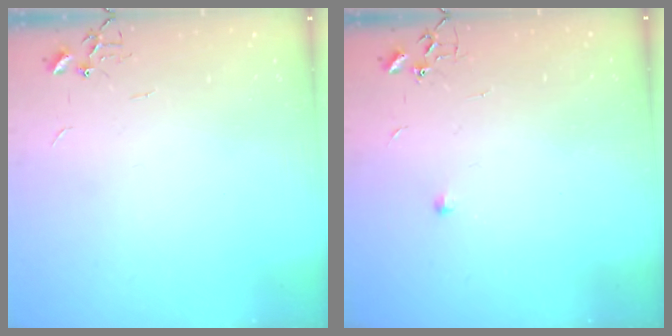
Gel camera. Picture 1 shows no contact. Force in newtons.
{"total": 5.0, "press": 5.0, "slide": 0.7}